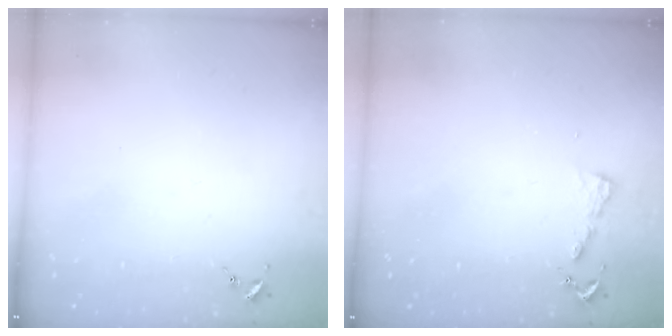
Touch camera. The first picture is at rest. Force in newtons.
{"total": 4.6, "press": 4.6, "slide": 0.4}